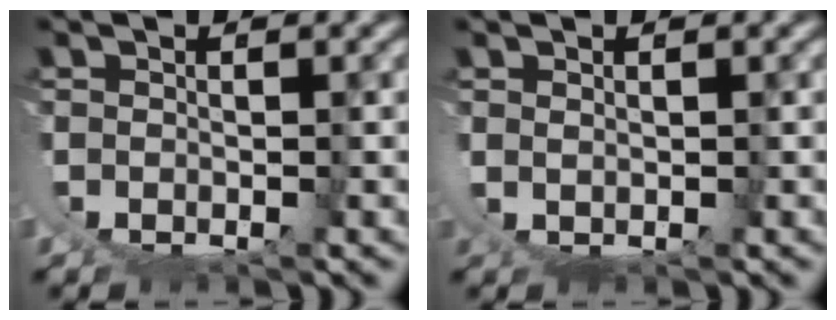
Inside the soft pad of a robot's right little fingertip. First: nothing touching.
{"total": 1.1, "force": [0.8, -0.3, 0.7], "torque": [-0.028, -0.011, 0.024]}